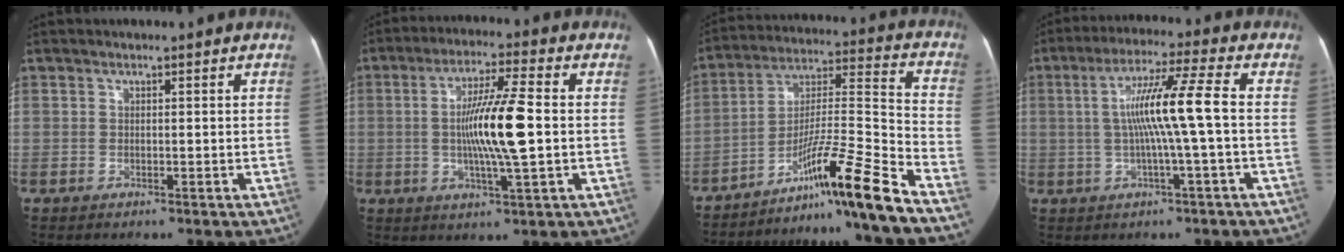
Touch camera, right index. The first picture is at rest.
{"total": 11.7, "force": [-0.4, 0.7, 11.6], "torque": [-0.216, 0.002, -0.009]}
{"total": 17.0, "force": [-12.4, -2.5, 11.4], "torque": [-0.192, 0.006, -0.208]}
{"total": 10.1, "force": [-0.3, -0.9, 10.1], "torque": [-0.186, 0.016, -0.005]}